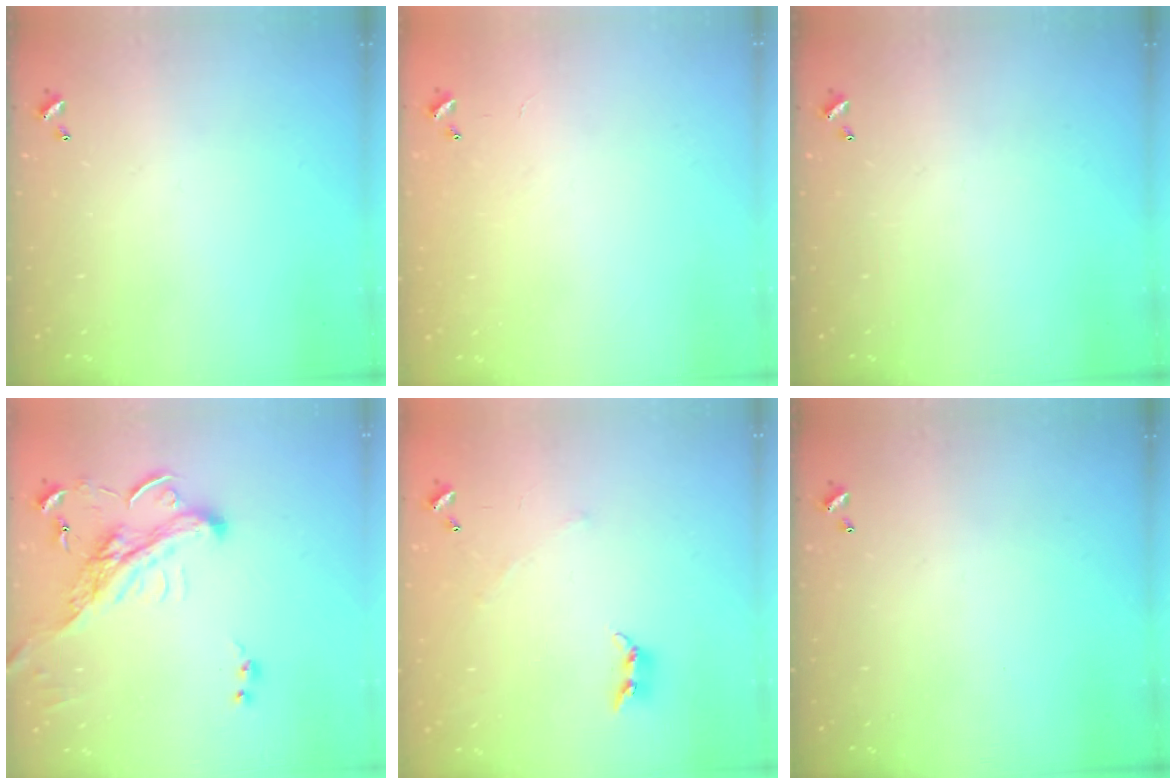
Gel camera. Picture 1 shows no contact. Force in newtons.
{"total": 9.3, "press": 9.3, "slide": 0.6}
{"total": 0.0}
{"total": 3.9, "press": 3.7, "slide": 1.3}
{"total": 3.6, "press": 3.6, "slide": 0.6}
{"total": 0.0}